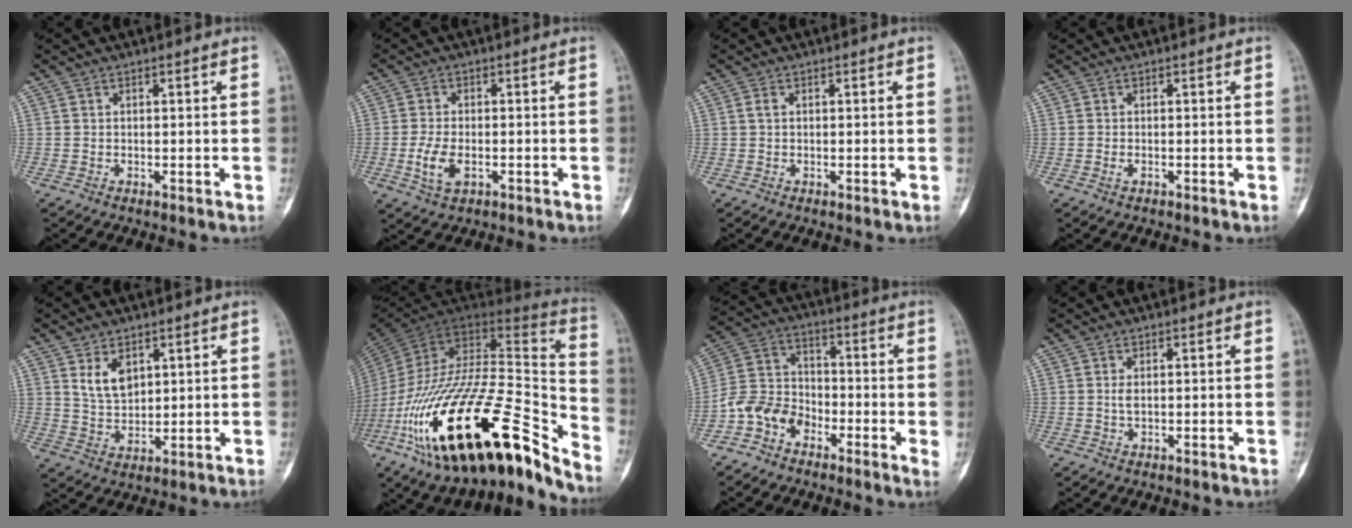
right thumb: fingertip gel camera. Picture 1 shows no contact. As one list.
[{"total": 5.6, "force": [-1.6, 3.0, 4.4], "torque": [-0.091, 0.002, -0.027]}, {"total": 0.8, "force": [0.1, 0.5, 0.6], "torque": [-0.011, 0.001, 0.001]}, {"total": 0.8, "force": [-0.4, 0.4, 0.6], "torque": [-0.014, 0.001, -0.007]}, {"total": 6.3, "force": [2.9, 3.9, 3.9], "torque": [-0.054, -0.020, 0.064]}, {"total": 35.6, "force": [-20.6, 11.7, 26.5], "torque": [-0.406, 0.066, -0.340]}, {"total": 9.3, "force": [-4.5, 6.2, 5.3], "torque": [-0.078, 0.036, -0.101]}, {"total": 1.4, "force": [0.2, 0.7, 1.2], "torque": [-0.027, -0.001, 0.007]}]